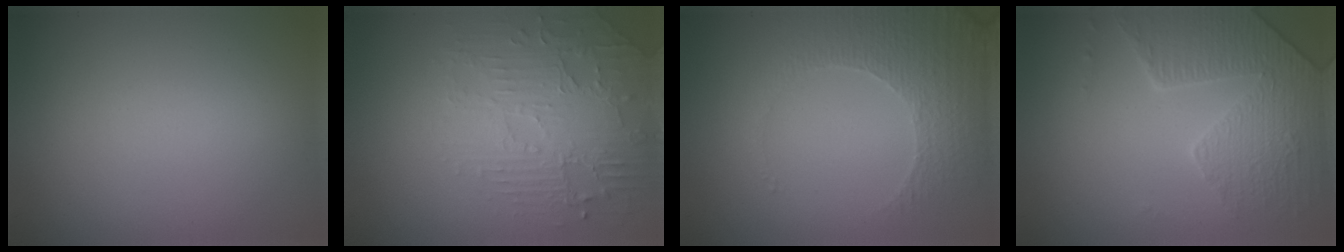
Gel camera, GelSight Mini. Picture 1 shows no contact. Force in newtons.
{"total": 2.8, "press": 2.5, "slide": 1.4}
{"total": 3.8, "press": 3.3, "slide": 1.9}
{"total": 4.0, "press": 3.9, "slide": 1.0}